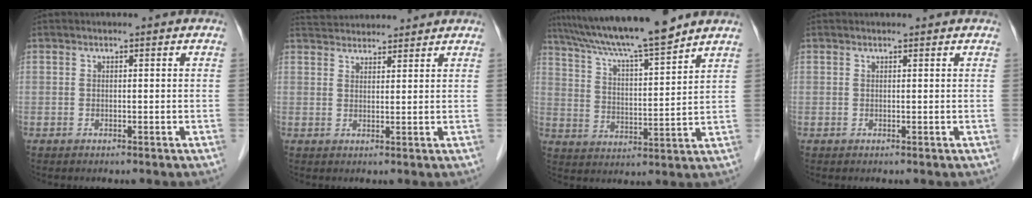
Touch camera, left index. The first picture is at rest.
{"total": 7.6, "force": [7.4, 1.0, 1.5], "torque": [-0.030, 0.036, 0.114]}
{"total": 14.3, "force": [12.4, -0.5, 7.0], "torque": [-0.126, 0.011, 0.208]}
{"total": 1.0, "force": [1.0, 0.0, 0.1], "torque": [-0.009, 0.007, 0.013]}